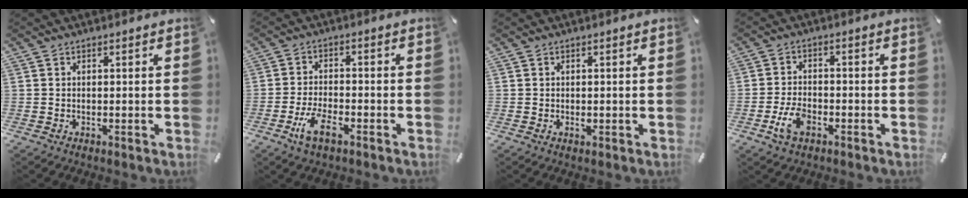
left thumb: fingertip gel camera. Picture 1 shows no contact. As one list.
[{"total": 6.8, "force": [-3.7, 3.0, 4.9], "torque": [-0.107, 0.008, -0.070]}, {"total": 0.9, "force": [-0.1, 0.6, 0.7], "torque": [-0.012, 0.000, -0.003]}, {"total": 6.5, "force": [-2.8, 3.9, 4.4], "torque": [-0.102, 0.008, -0.055]}]